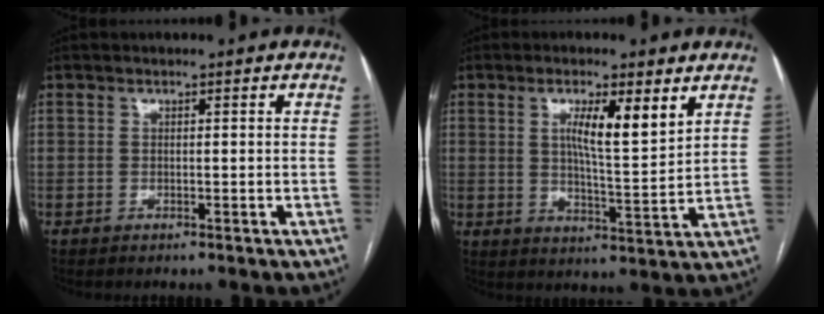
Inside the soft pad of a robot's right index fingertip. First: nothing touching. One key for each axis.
{"total": 8.2, "fx": 3.8, "fy": 1.1, "fz": 7.2, "tx": -0.124, "ty": -0.006, "tz": 0.062}